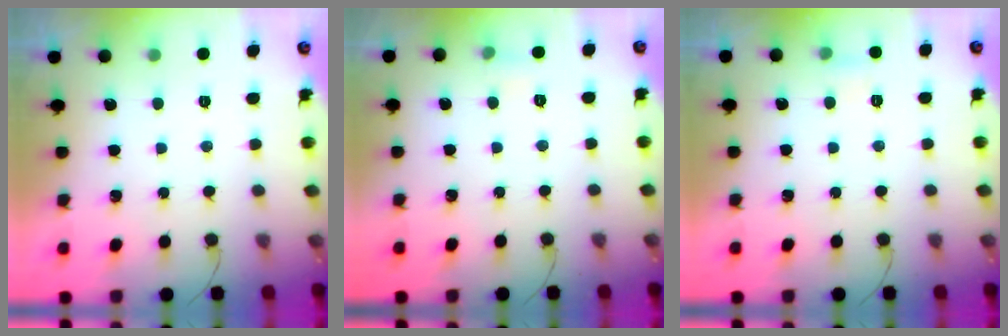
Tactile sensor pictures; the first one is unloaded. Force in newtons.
{"total": 3.1, "press": 2.9, "slide": 1.1}
{"total": 7.5, "press": 3.4, "slide": 6.7}